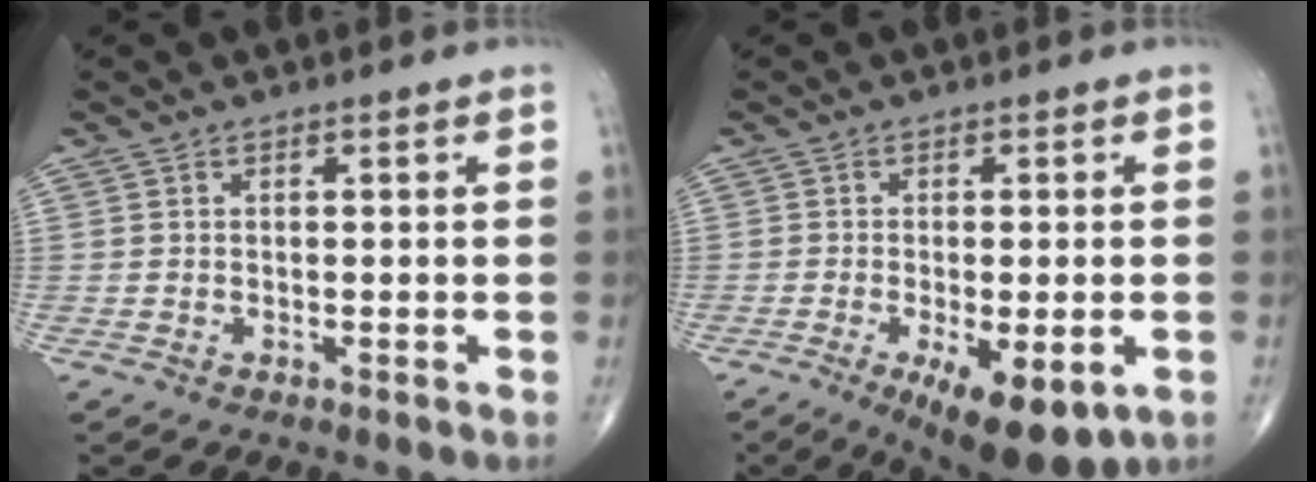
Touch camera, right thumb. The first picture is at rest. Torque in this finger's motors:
{"motor_torque": [-0.04, 0.40, 0.12, -0.18, 0.06]}